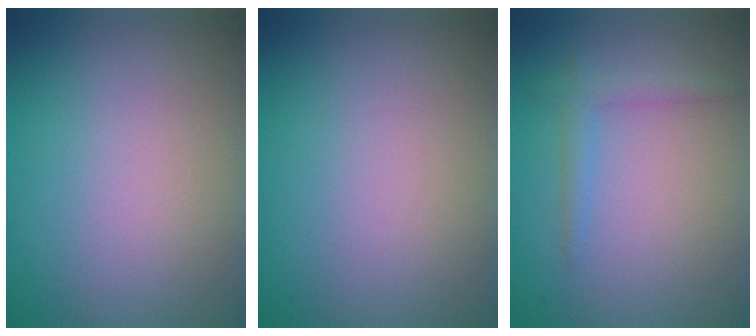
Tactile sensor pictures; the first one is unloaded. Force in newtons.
{"total": 0.0}
{"total": 1.7, "press": 1.7, "slide": 0.1}